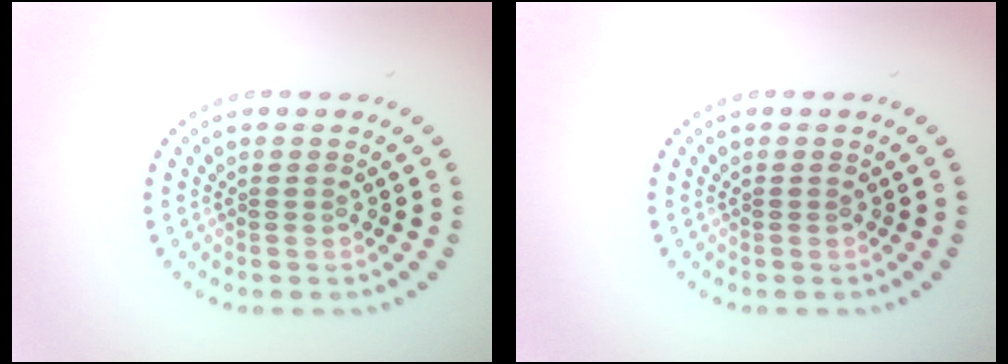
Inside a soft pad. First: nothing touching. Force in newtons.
{"total": 0.0}